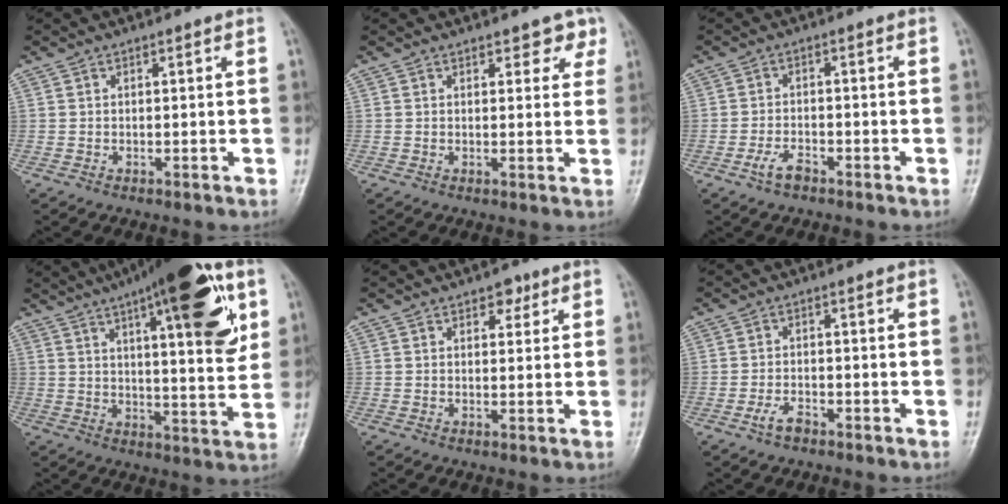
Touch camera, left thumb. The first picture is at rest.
{"total": 3.2, "force": [2.1, 1.9, 1.4], "torque": [0.013, -0.008, 0.022]}
{"total": 3.5, "force": [-2.3, 1.6, 2.1], "torque": [-0.046, 0.018, -0.044]}
{"total": 20.7, "force": [8.9, 5.9, 17.7], "torque": [-0.225, -0.019, 0.123]}
{"total": 2.6, "force": [1.5, 1.6, 1.4], "torque": [-0.001, -0.005, 0.017]}
{"total": 3.0, "force": [-2.0, 1.3, 1.8], "torque": [-0.040, 0.016, -0.038]}